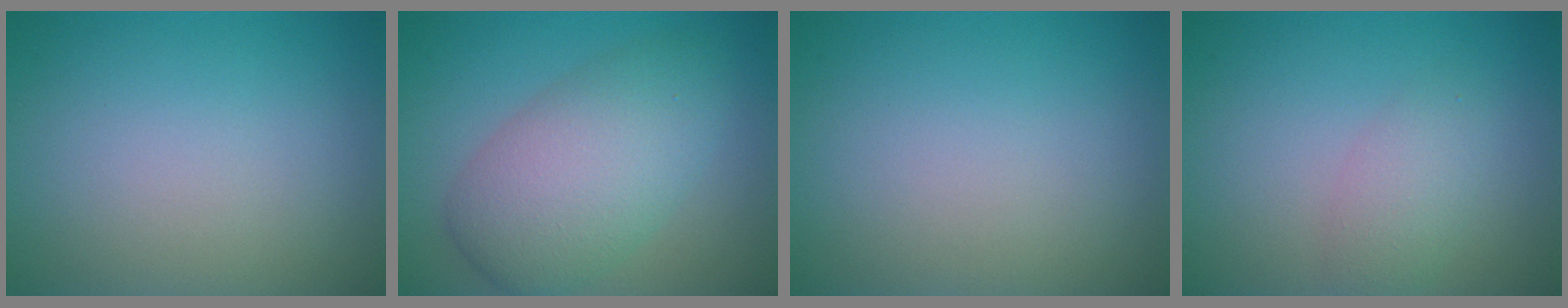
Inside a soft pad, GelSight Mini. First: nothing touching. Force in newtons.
{"total": 7.1, "press": 7.1, "slide": 0.2}
{"total": 0.0}
{"total": 2.2, "press": 2.2, "slide": 0.1}